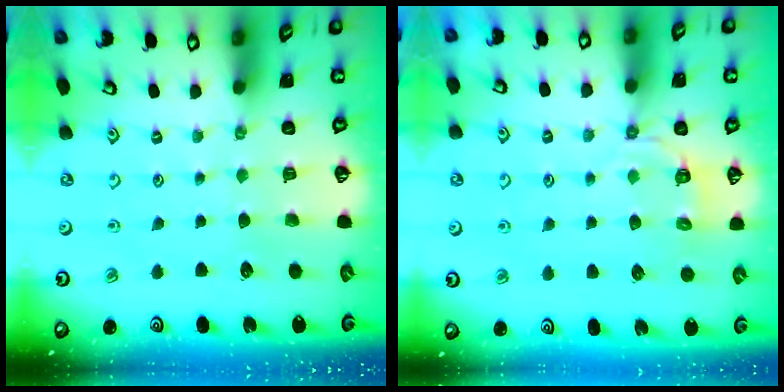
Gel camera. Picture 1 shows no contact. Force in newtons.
{"total": 4.4, "press": 4.0, "slide": 1.9}